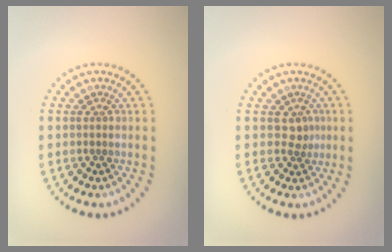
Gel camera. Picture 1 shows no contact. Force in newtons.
{"total": 1.4, "press": 1.1, "slide": 0.9}